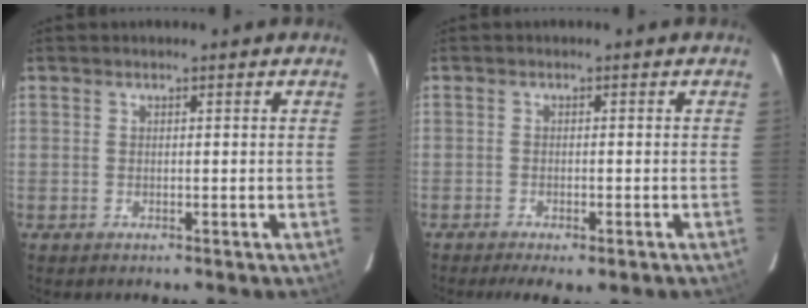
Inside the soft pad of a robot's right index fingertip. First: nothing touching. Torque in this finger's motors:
{"motor_torque": [1.03, -1.11, 0.28, 0.10]}